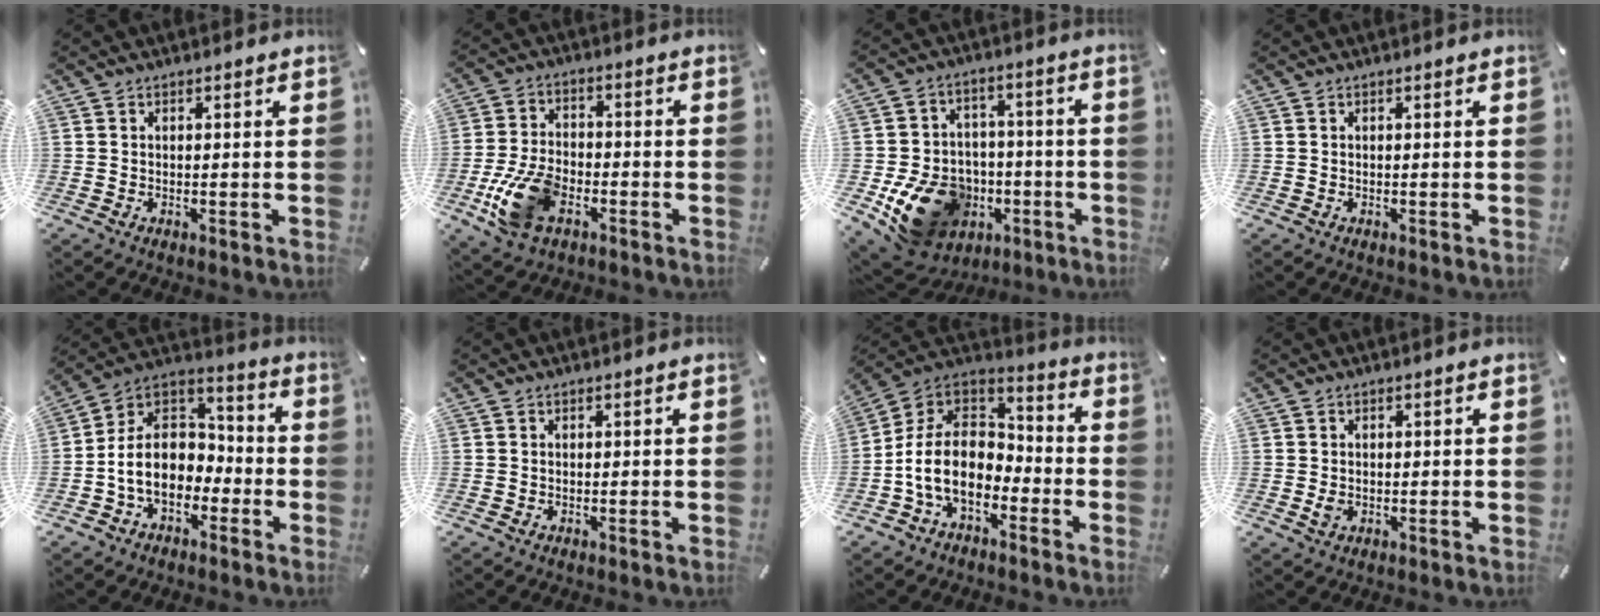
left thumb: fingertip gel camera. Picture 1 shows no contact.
{"total": 12.9, "force": [-5.1, 7.8, 8.9], "torque": [-0.189, 0.012, -0.089]}
{"total": 18.2, "force": [-6.0, 14.3, 9.4], "torque": [-0.157, 0.031, -0.084]}
{"total": 0.0}
{"total": 12.5, "force": [-4.0, 9.7, 6.9], "torque": [-0.168, 0.014, -0.076]}
{"total": 0.0}
{"total": 14.0, "force": [-5.4, 9.6, 8.6], "torque": [-0.191, 0.019, -0.100]}
{"total": 1.6, "force": [-0.2, 1.2, 1.1], "torque": [-0.019, 0.002, -0.003]}